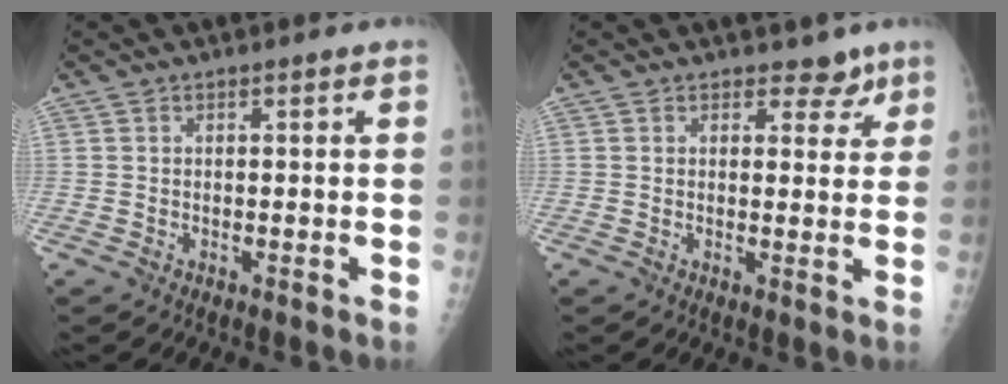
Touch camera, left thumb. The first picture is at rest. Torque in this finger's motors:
{"motor_torque": [0.04, -0.16, 0.32, 0.06, -0.08]}